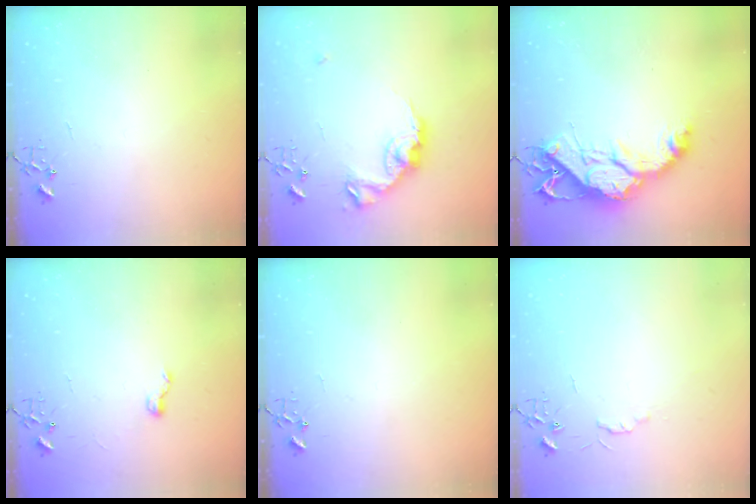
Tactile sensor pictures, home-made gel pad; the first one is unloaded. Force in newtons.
{"total": 14.2, "press": 14.2, "slide": 0.5}
{"total": 17.4, "press": 17.4, "slide": 0.8}
{"total": 5.4, "press": 5.3, "slide": 0.6}
{"total": 0.0}
{"total": 4.3, "press": 4.2, "slide": 0.6}